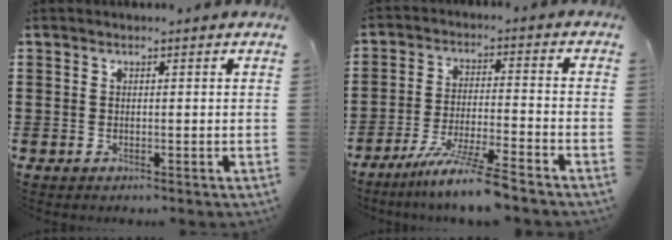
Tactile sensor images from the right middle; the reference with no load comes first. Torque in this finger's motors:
{"motor_torque": [1.27, -0.86, 0.25, 0.18]}